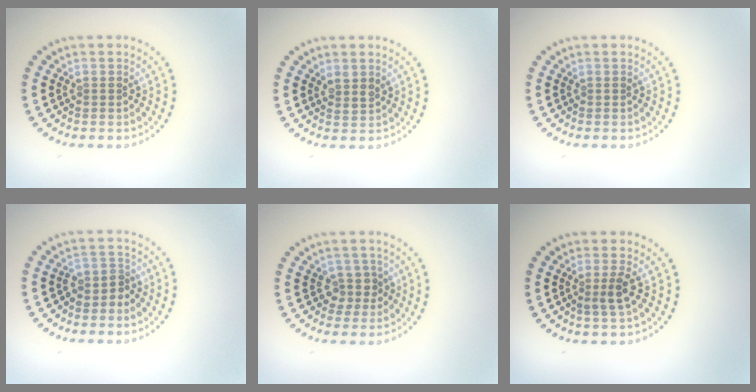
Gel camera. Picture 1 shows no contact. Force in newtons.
{"total": 1.1, "press": 0.9, "slide": 0.6}
{"total": 0.0}
{"total": 1.9, "press": 1.5, "slide": 1.2}
{"total": 1.9, "press": 1.4, "slide": 1.2}
{"total": 1.8, "press": 1.5, "slide": 1.1}